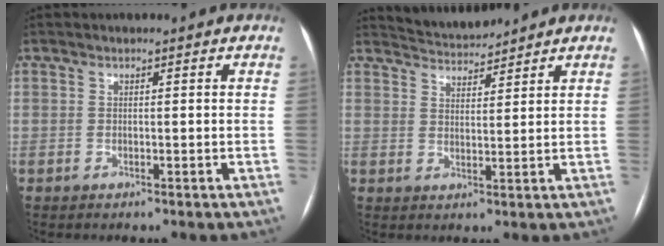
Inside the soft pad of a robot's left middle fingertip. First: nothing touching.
{"total": 4.8, "force": [4.8, 0.0, -0.2], "torque": [-0.007, 0.014, 0.085]}